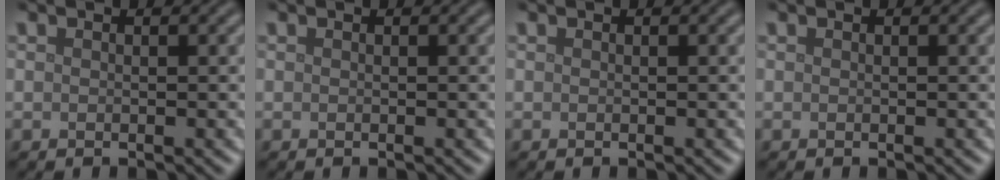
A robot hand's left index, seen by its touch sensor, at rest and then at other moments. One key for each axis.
{"total": 0.0}
{"total": 0.0}
{"total": 0.0}